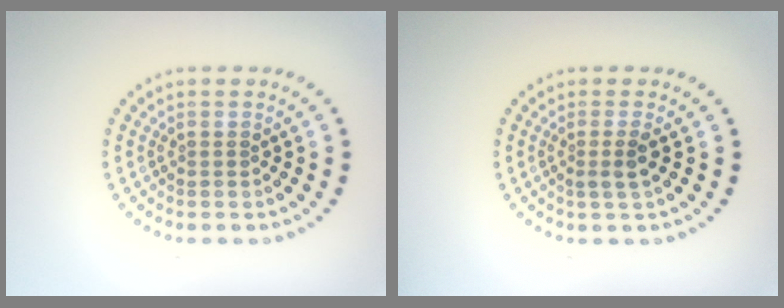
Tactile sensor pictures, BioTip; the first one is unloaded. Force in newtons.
{"total": 1.6, "press": 1.2, "slide": 1.0}